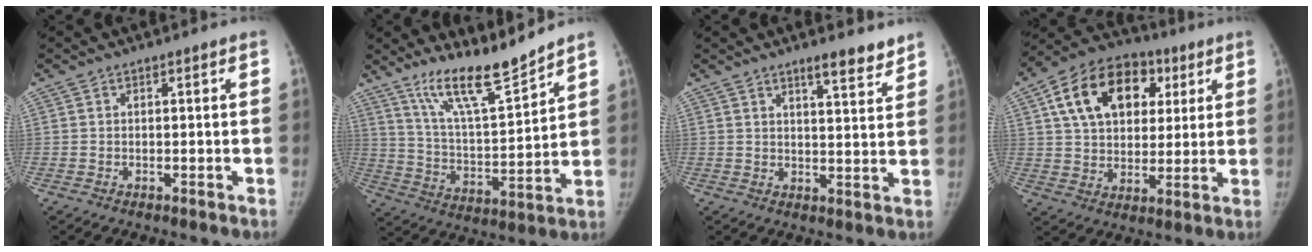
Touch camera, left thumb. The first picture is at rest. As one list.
[{"total": 13.2, "force": [11.1, 1.2, 7.1], "torque": [-0.112, -0.077, 0.207]}, {"total": 6.2, "force": [4.9, 1.2, 3.6], "torque": [-0.038, -0.036, 0.069]}, {"total": 19.2, "force": [6.9, 13.3, 12.1], "torque": [-0.178, 0.007, 0.108]}]